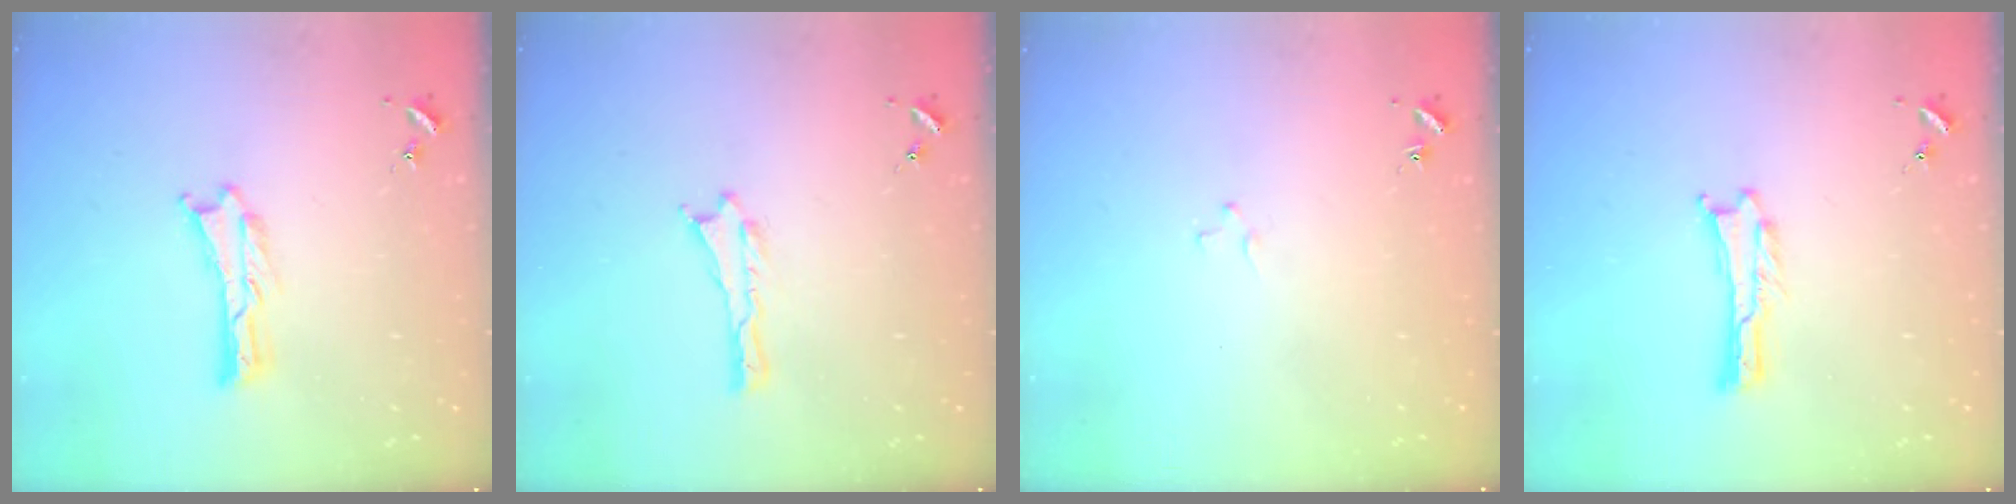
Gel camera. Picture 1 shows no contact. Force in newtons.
{"total": 0.0}
{"total": 1.2, "press": 1.2, "slide": 0.2}
{"total": 0.0}